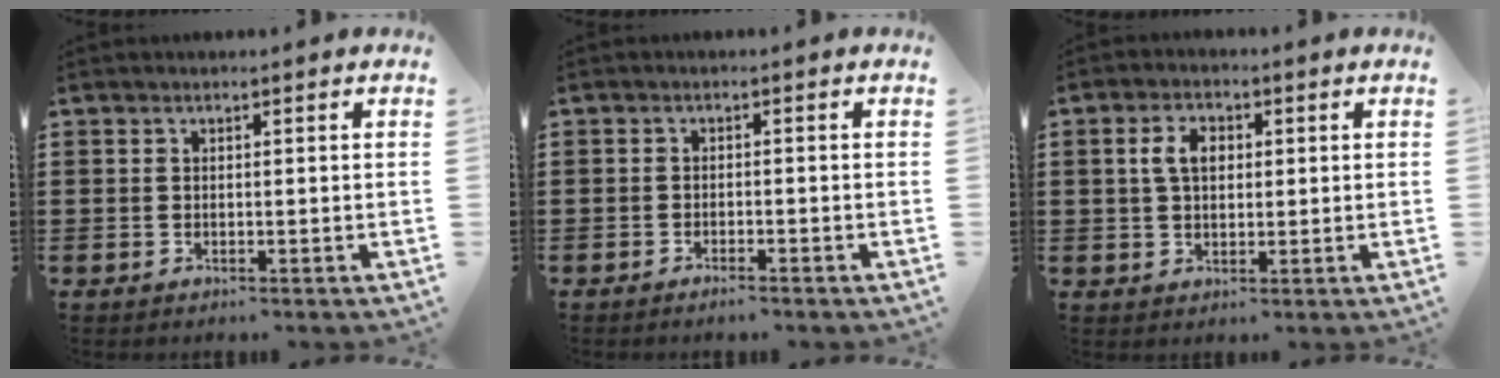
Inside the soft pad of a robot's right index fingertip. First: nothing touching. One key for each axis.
{"total": 1.1, "fx": -1.0, "fy": 0.0, "fz": 0.4, "tx": -0.010, "ty": -0.002, "tz": -0.019}
{"total": 4.5, "fx": 0.8, "fy": 2.8, "fz": 3.5, "tx": -0.077, "ty": 0.014, "tz": 0.012}